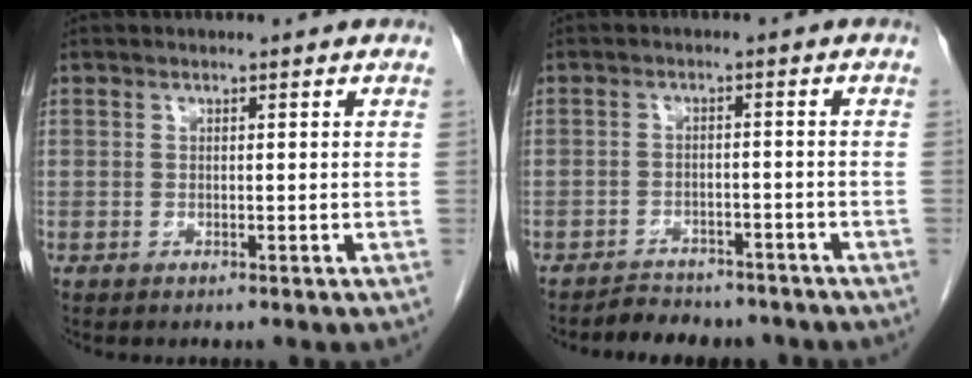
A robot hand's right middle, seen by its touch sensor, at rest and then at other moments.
{"total": 6.7, "force": [-6.1, 2.5, 1.3], "torque": [-0.016, 0.003, -0.082]}